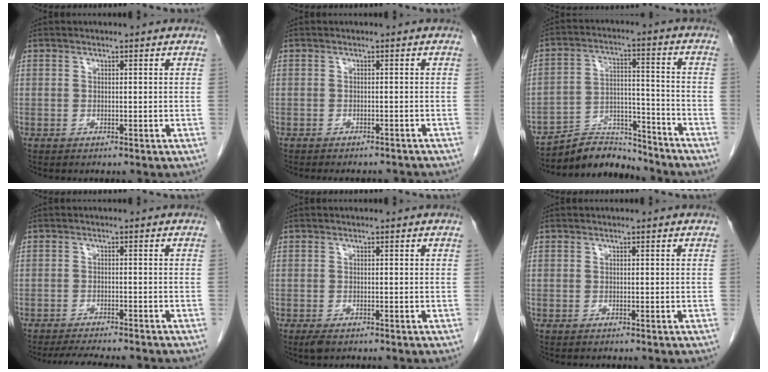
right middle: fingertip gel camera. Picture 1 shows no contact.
{"total": 6.7, "force": [-6.2, 1.8, 1.9], "torque": [-0.015, -0.004, -0.069]}
{"total": 9.3, "force": [-9.1, 1.6, 0.2], "torque": [-0.001, 0.030, -0.162]}
{"total": 8.8, "force": [-8.0, 1.3, 3.6], "torque": [-0.052, -0.013, -0.110]}
{"total": 1.5, "force": [-1.0, 0.6, 1.0], "torque": [-0.021, -0.003, -0.013]}
{"total": 0.0}